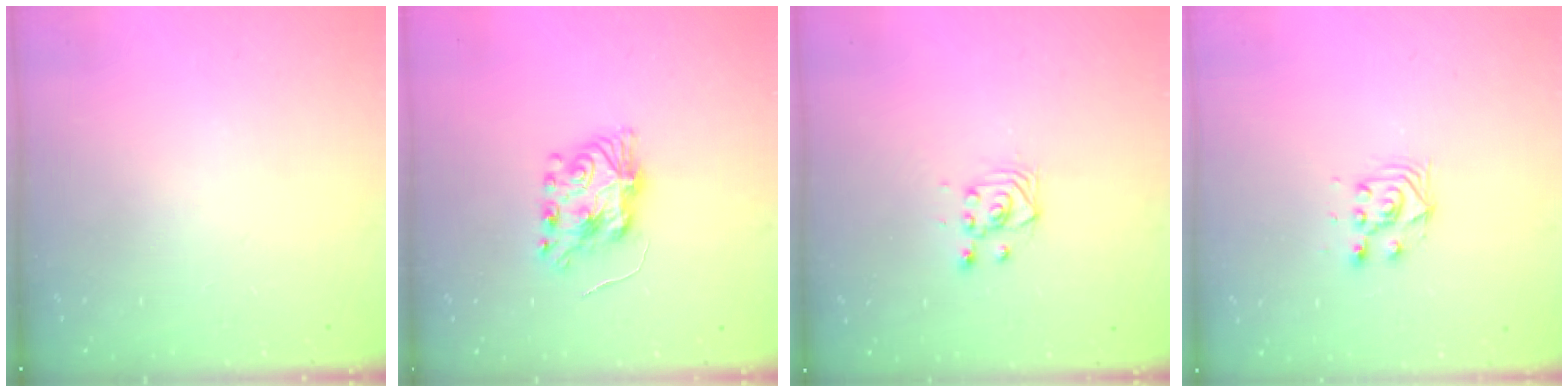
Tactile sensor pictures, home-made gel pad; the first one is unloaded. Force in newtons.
{"total": 8.7, "press": 8.6, "slide": 0.6}
{"total": 2.9, "press": 2.9, "slide": 0.6}
{"total": 7.0, "press": 7.0, "slide": 0.7}